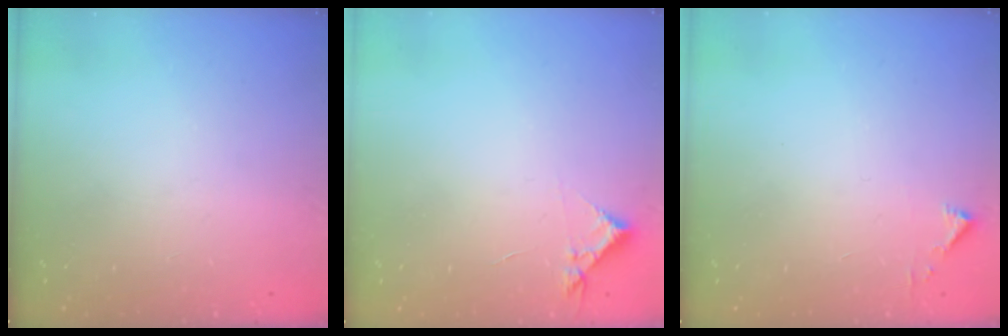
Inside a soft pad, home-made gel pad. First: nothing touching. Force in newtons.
{"total": 4.1, "press": 4.1, "slide": 0.5}
{"total": 2.3, "press": 2.3, "slide": 0.2}